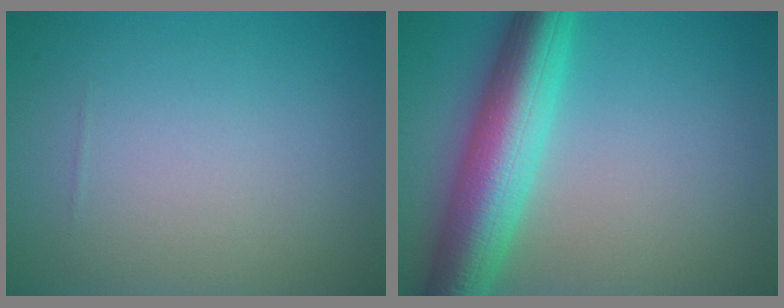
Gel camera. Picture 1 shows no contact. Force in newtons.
{"total": 9.0, "press": 9.0, "slide": 0.3}